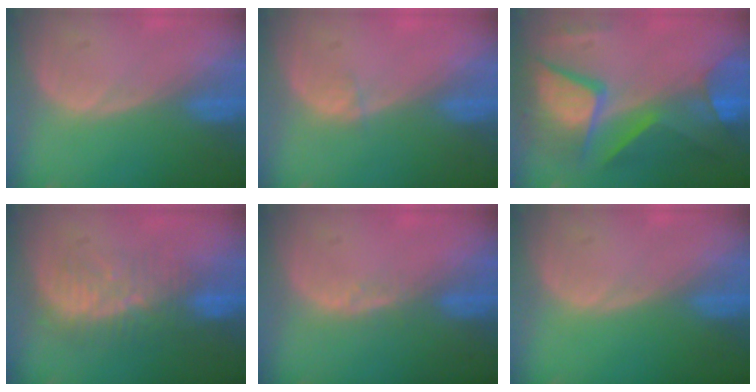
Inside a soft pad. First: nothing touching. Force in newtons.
{"total": 0.8, "press": 0.7, "slide": 0.4}
{"total": 11.9, "press": 11.9, "slide": 1.1}
{"total": 8.3, "press": 7.8, "slide": 2.8}
{"total": 1.9, "press": 1.4, "slide": 1.3}
{"total": 0.0}